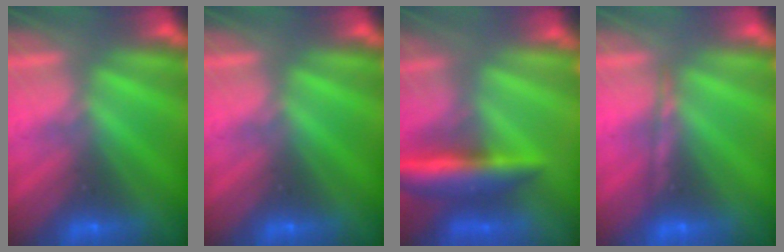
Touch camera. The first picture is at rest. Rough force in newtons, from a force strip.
{"total": 0.0}
{"total": 7.7}
{"total": 1.5}